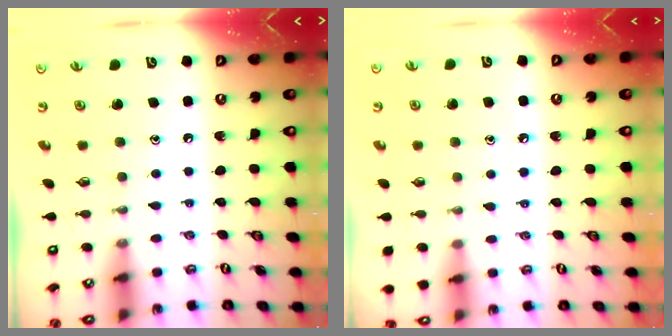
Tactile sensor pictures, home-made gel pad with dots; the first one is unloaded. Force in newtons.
{"total": 4.9, "press": 4.8, "slide": 0.6}